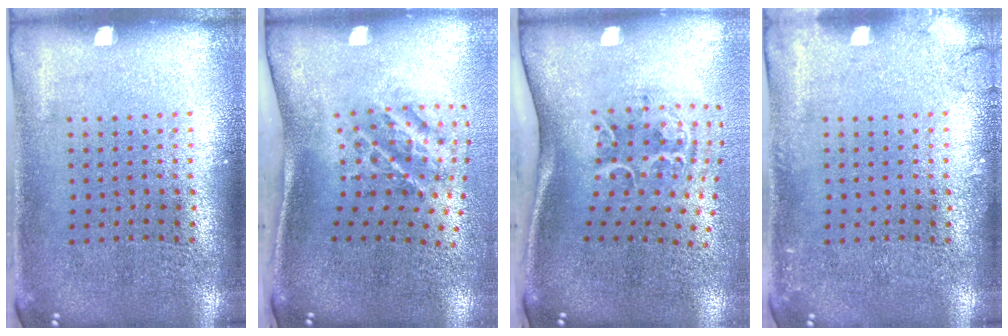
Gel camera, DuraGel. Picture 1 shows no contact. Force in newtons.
{"total": 1.8, "press": 1.2, "slide": 1.3}
{"total": 2.2, "press": 1.4, "slide": 1.8}
{"total": 1.2, "press": 1.1, "slide": 0.2}